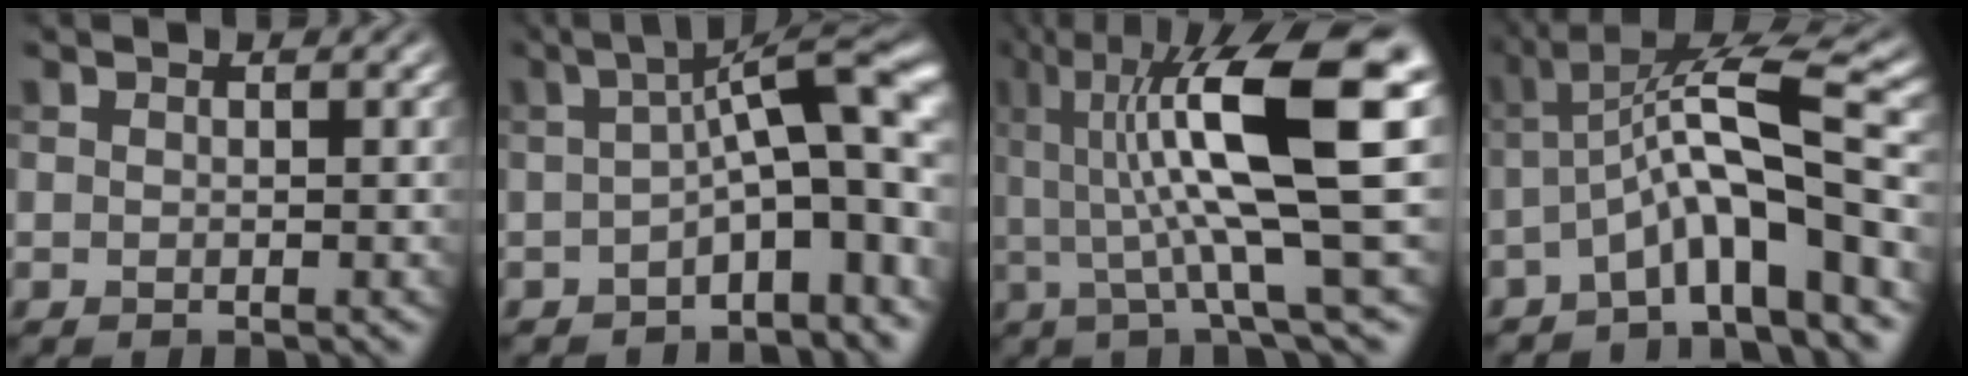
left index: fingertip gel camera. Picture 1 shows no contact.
{"total": 10.0, "force": [-1.6, 2.9, 9.5], "torque": [-0.124, 0.020, -0.029]}
{"total": 12.8, "force": [2.4, 2.8, 12.2], "torque": [-0.195, 0.012, 0.042]}
{"total": 8.5, "force": [-2.6, 1.7, 8.0], "torque": [-0.125, 0.026, -0.057]}